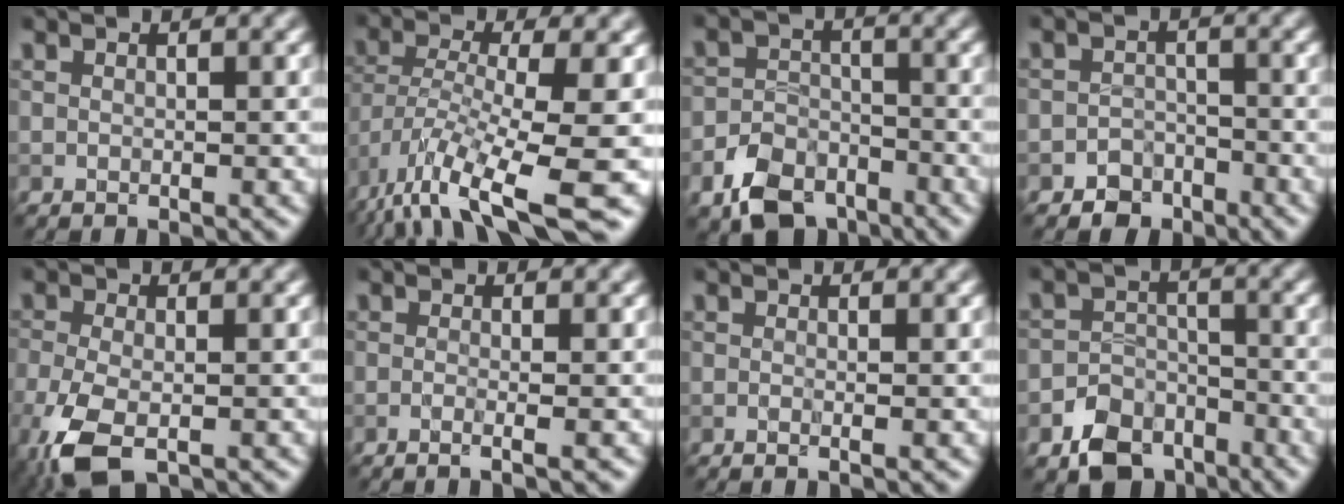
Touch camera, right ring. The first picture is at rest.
{"total": 10.9, "force": [-5.6, 3.2, 8.8], "torque": [-0.165, -0.020, -0.097]}
{"total": 5.6, "force": [-3.8, 3.5, 2.3], "torque": [-0.042, -0.007, -0.071]}
{"total": 2.4, "force": [-1.8, 1.7, 0.3], "torque": [0.010, 0.005, -0.036]}
{"total": 5.8, "force": [-3.3, 2.6, 4.1], "torque": [-0.103, -0.017, -0.070]}
{"total": 2.4, "force": [-0.4, 1.1, 2.1], "torque": [-0.005, 0.000, -0.029]}
{"total": 1.0, "force": [-0.1, 0.4, 0.9], "torque": [-0.006, -0.009, -0.012]}
{"total": 5.6, "force": [-3.7, 3.8, 2.0], "torque": [-0.026, -0.007, -0.063]}